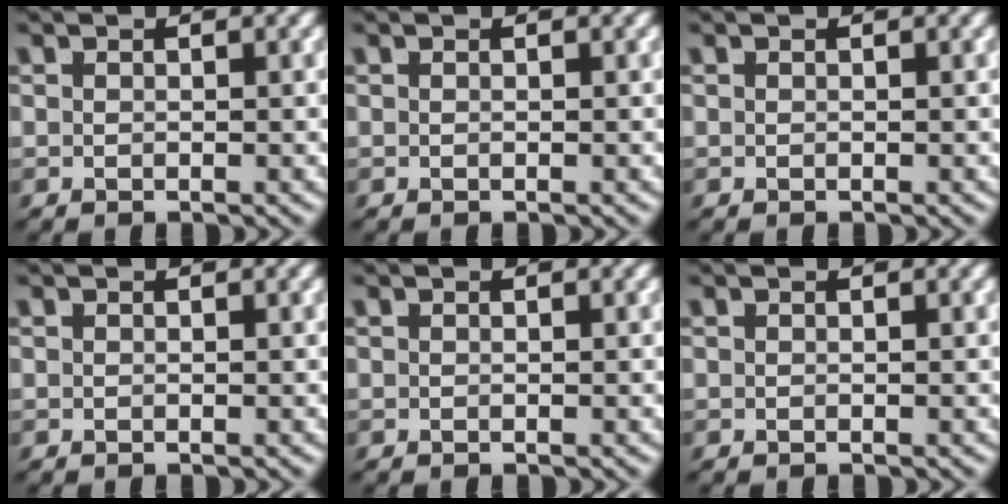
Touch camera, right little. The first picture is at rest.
{"total": 0.0}
{"total": 0.0}
{"total": 0.0}
{"total": 0.0}
{"total": 0.0}